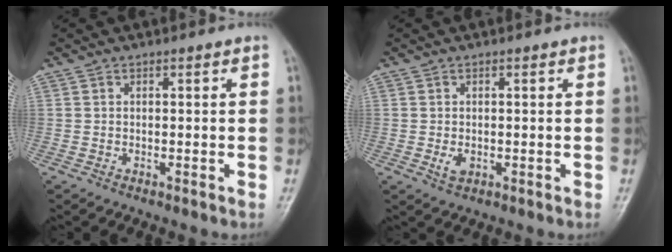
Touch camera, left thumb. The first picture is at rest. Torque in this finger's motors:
{"motor_torque": [0.28, 0.45, 0.29, -0.11, 0.01]}